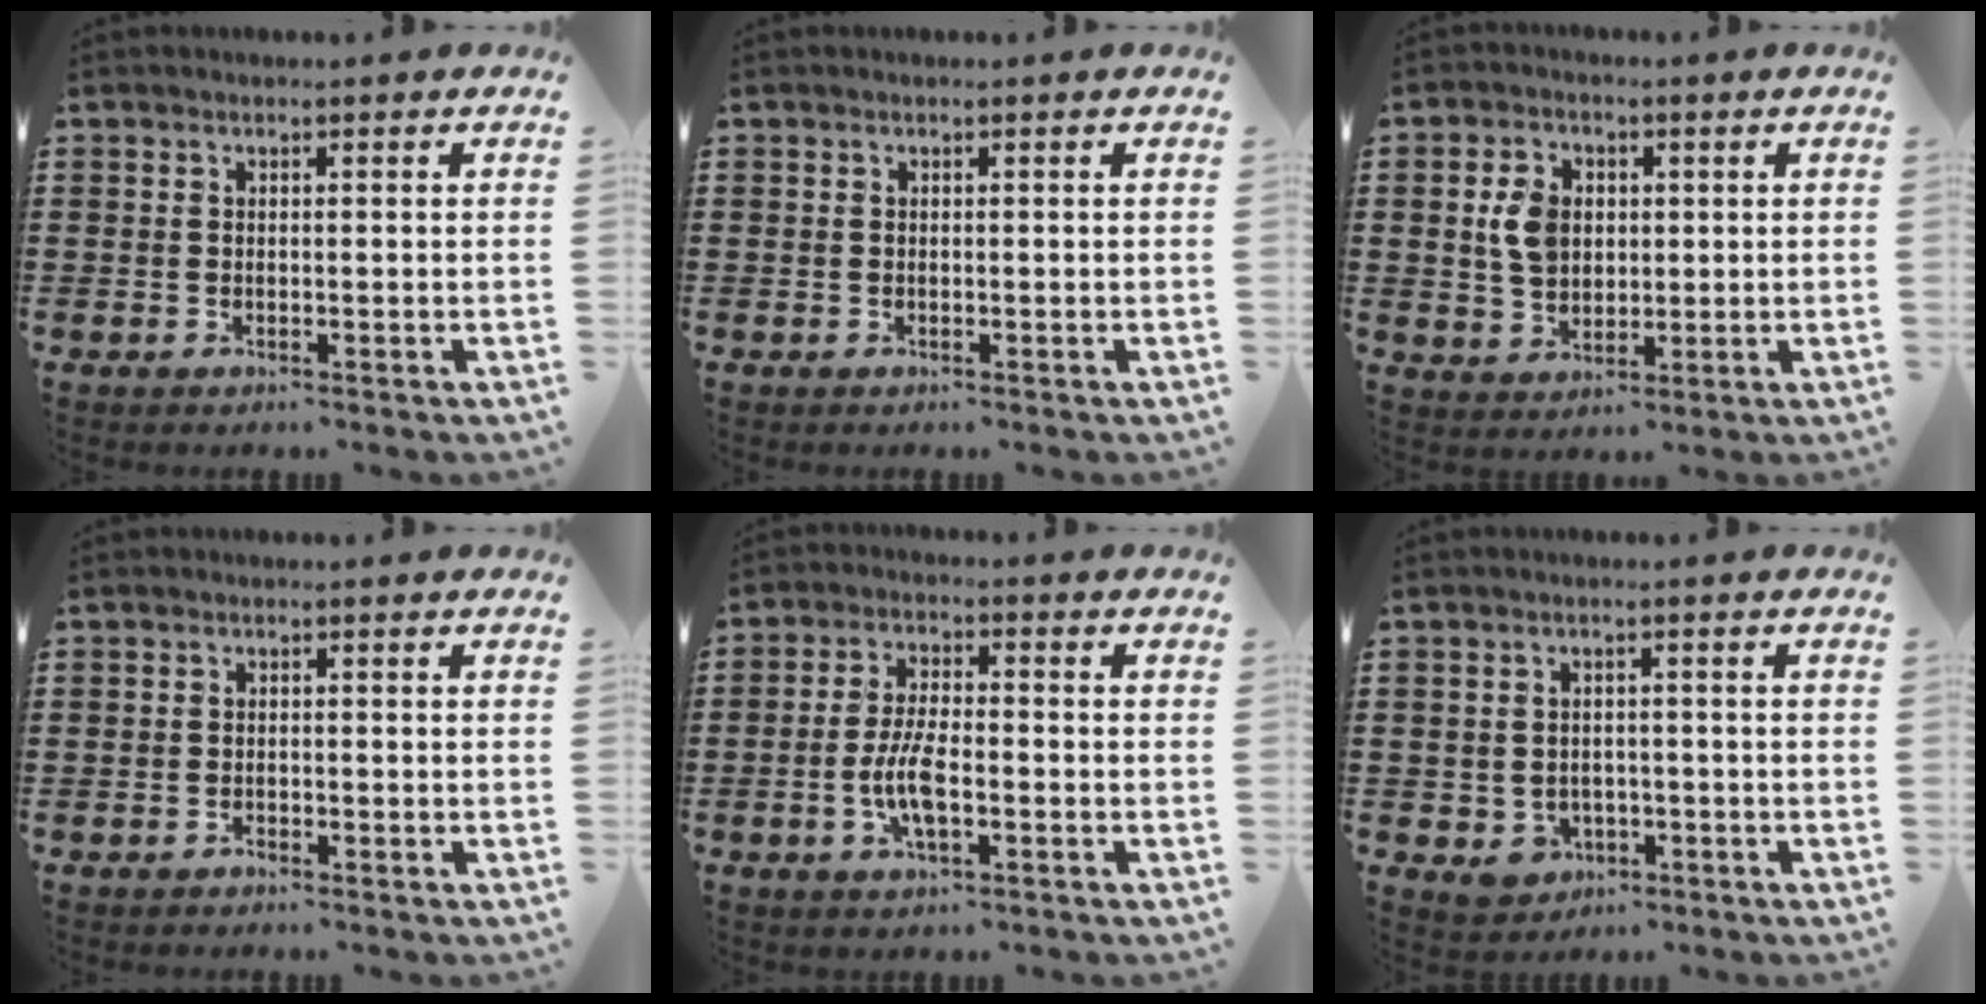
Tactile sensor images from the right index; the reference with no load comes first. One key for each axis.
{"total": 0.0}
{"total": 5.8, "fx": 0.7, "fy": 4.4, "fz": 3.8, "tx": -0.098, "ty": 0.012, "tz": 0.007}
{"total": 0.7, "fx": -0.7, "fy": 0.2, "fz": -0.1, "tx": 0.000, "ty": 0.003, "tz": -0.016}
{"total": 6.4, "fx": -1.8, "fy": 2.2, "fz": 5.8, "tx": -0.133, "ty": -0.005, "tz": -0.041}
{"total": 2.7, "fx": -1.2, "fy": 2.3, "fz": 0.7, "tx": -0.021, "ty": 0.003, "tz": -0.027}